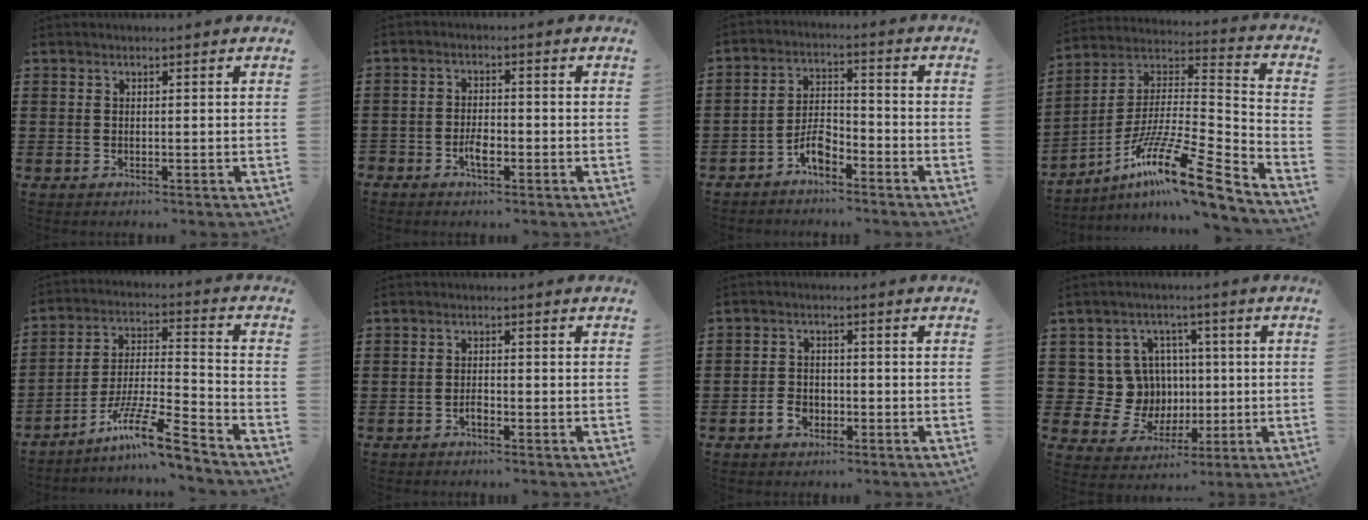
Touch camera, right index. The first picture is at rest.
{"total": 2.9, "force": [-1.7, 1.4, 2.0], "torque": [-0.046, -0.002, -0.032]}
{"total": 4.9, "force": [-3.4, 1.9, 2.9], "torque": [-0.066, 0.003, -0.067]}
{"total": 15.5, "force": [-10.3, 2.1, 11.3], "torque": [-0.200, 0.008, -0.192]}
{"total": 11.1, "force": [-8.6, 1.0, 7.0], "torque": [-0.130, 0.011, -0.169]}
{"total": 1.3, "force": [-1.0, 0.4, 0.7], "torque": [-0.018, -0.006, -0.018]}
{"total": 3.1, "force": [-1.6, 2.2, 1.4], "torque": [-0.029, 0.004, -0.032]}
{"total": 8.6, "force": [0.9, 8.3, 2.2], "torque": [-0.059, 0.006, 0.026]}